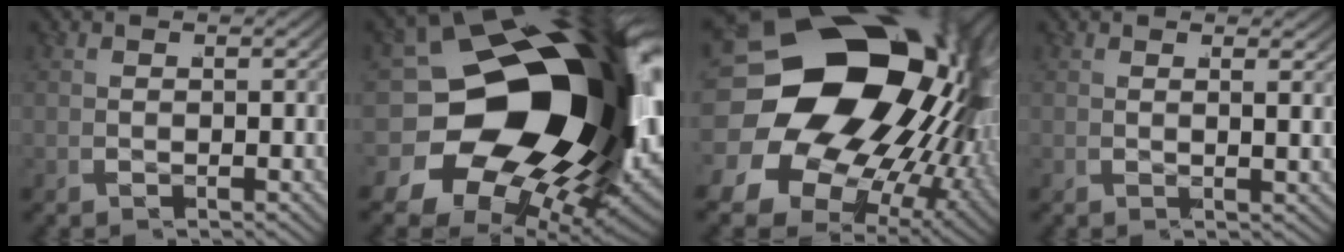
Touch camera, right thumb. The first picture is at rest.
{"total": 32.3, "force": [0.6, 19.0, 26.1], "torque": [-0.392, -0.053, 0.022]}
{"total": 32.7, "force": [1.6, 23.2, 22.9], "torque": [-0.374, -0.049, 0.017]}
{"total": 1.1, "force": [0.9, -0.6, 0.4], "torque": [-0.006, 0.008, 0.014]}